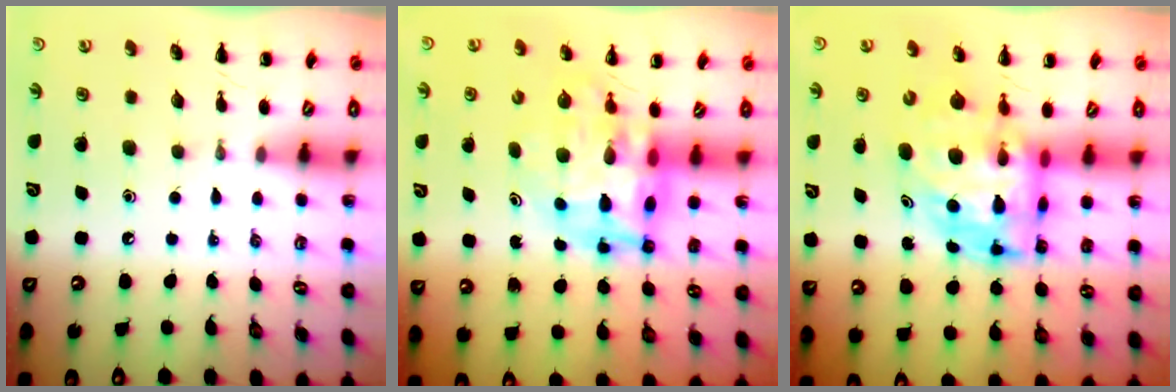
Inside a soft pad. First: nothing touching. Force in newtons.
{"total": 9.7, "press": 9.2, "slide": 3.0}
{"total": 8.4, "press": 8.1, "slide": 2.2}